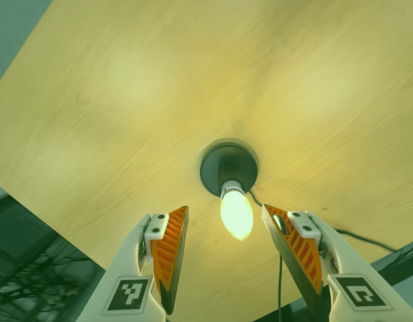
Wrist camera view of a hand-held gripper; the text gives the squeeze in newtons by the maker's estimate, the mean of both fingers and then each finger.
{"total": 0.0}